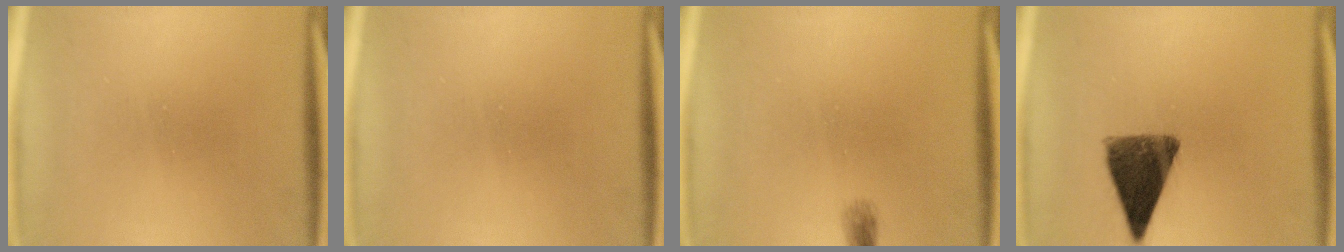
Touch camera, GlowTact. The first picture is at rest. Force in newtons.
{"total": 0.0}
{"total": 0.6}
{"total": 10.3}